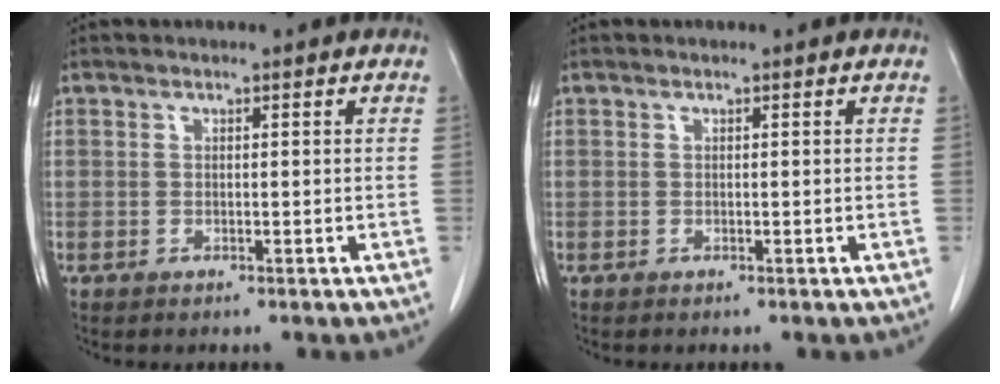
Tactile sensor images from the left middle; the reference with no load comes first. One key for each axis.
{"total": 0.0}